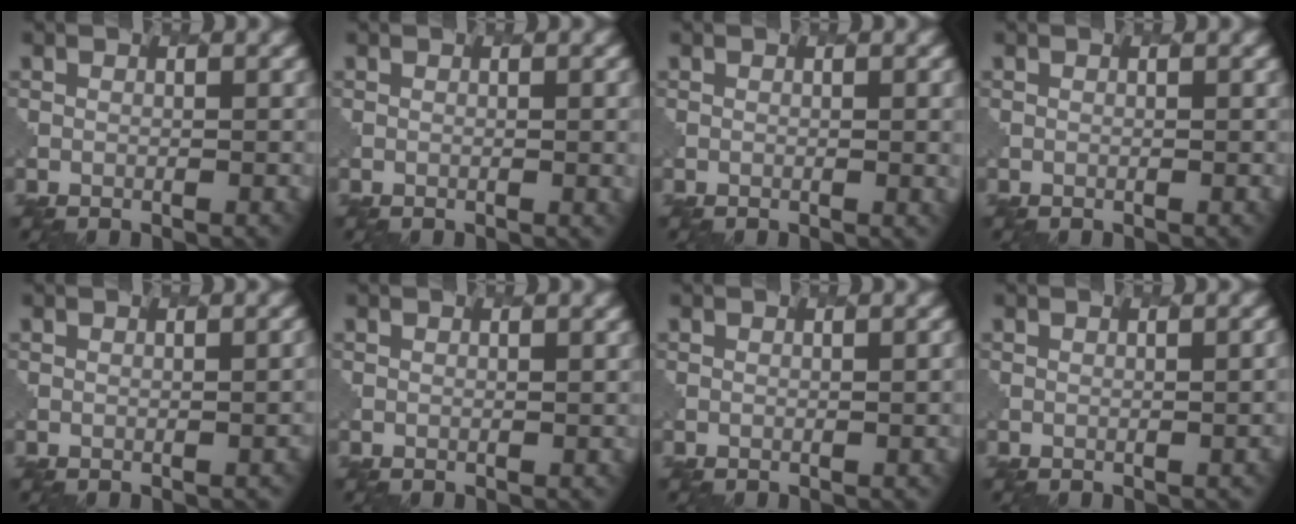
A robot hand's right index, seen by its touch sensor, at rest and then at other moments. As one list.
[{"total": 1.4, "force": [0.2, 0.5, 1.3], "torque": [-0.012, 0.001, 0.002]}, {"total": 1.6, "force": [0.3, 0.5, 1.5], "torque": [-0.015, 0.000, 0.002]}, {"total": 0.0}, {"total": 1.2, "force": [0.0, 0.6, 1.0], "torque": [0.005, 0.008, 0.002]}, {"total": 0.0}, {"total": 1.1, "force": [-0.1, 0.5, 1.0], "torque": [0.002, 0.007, 0.002]}, {"total": 1.8, "force": [-0.1, 0.9, 1.6], "torque": [0.005, 0.011, 0.001]}]